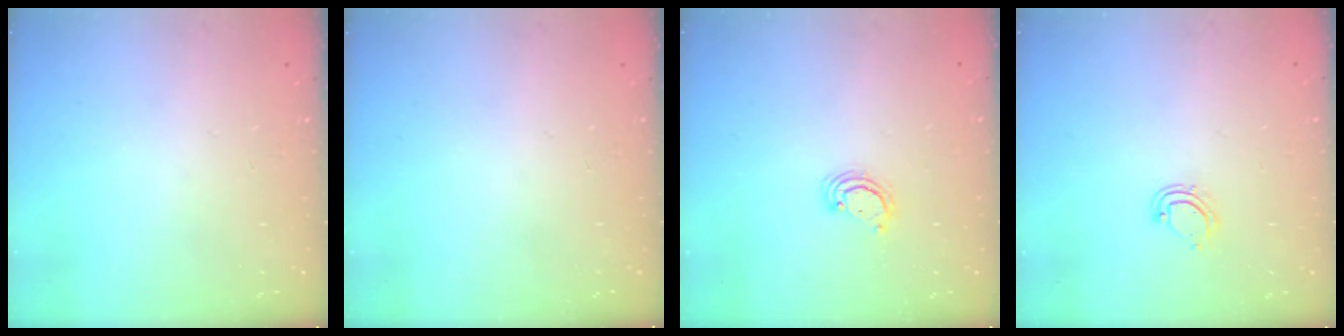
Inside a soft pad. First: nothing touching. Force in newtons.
{"total": 0.0}
{"total": 2.9, "press": 2.8, "slide": 0.3}
{"total": 5.2, "press": 5.2, "slide": 0.4}